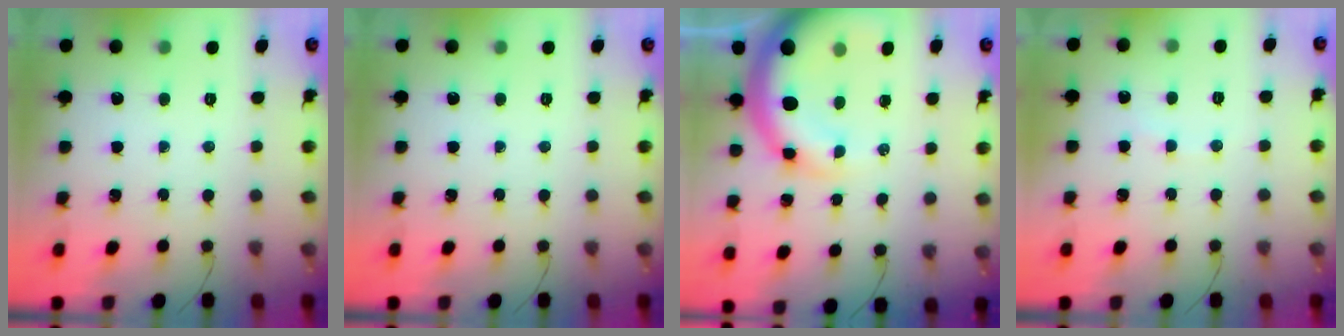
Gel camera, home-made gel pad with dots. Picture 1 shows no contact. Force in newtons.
{"total": 0.0}
{"total": 11.4, "press": 10.9, "slide": 3.1}
{"total": 3.2, "press": 3.1, "slide": 0.9}